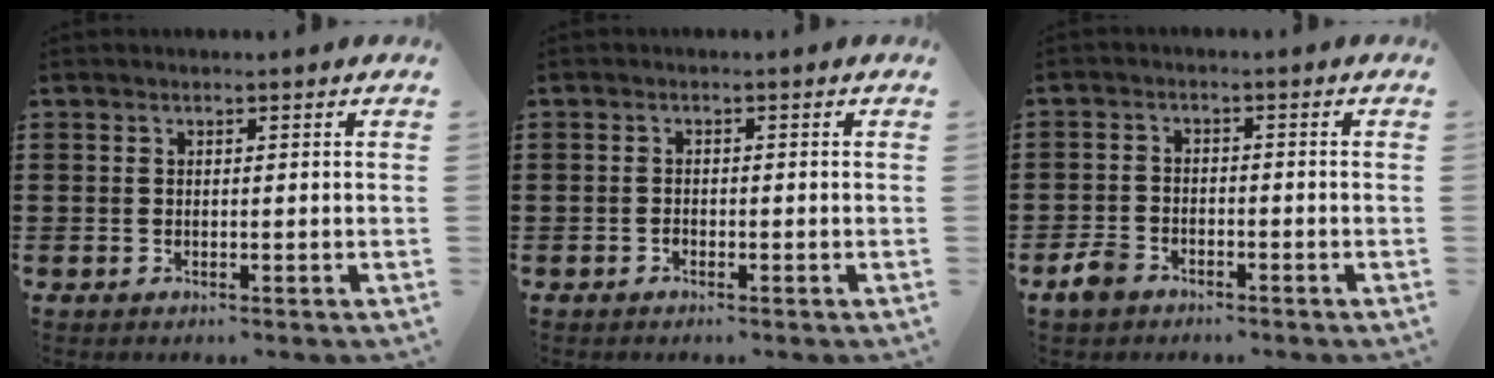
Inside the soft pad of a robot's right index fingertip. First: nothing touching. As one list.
[{"total": 0.6, "force": [-0.6, 0.2, 0.2], "torque": [-0.006, -0.002, -0.011]}, {"total": 3.0, "force": [-2.2, 1.7, 1.1], "torque": [-0.042, -0.003, -0.048]}]